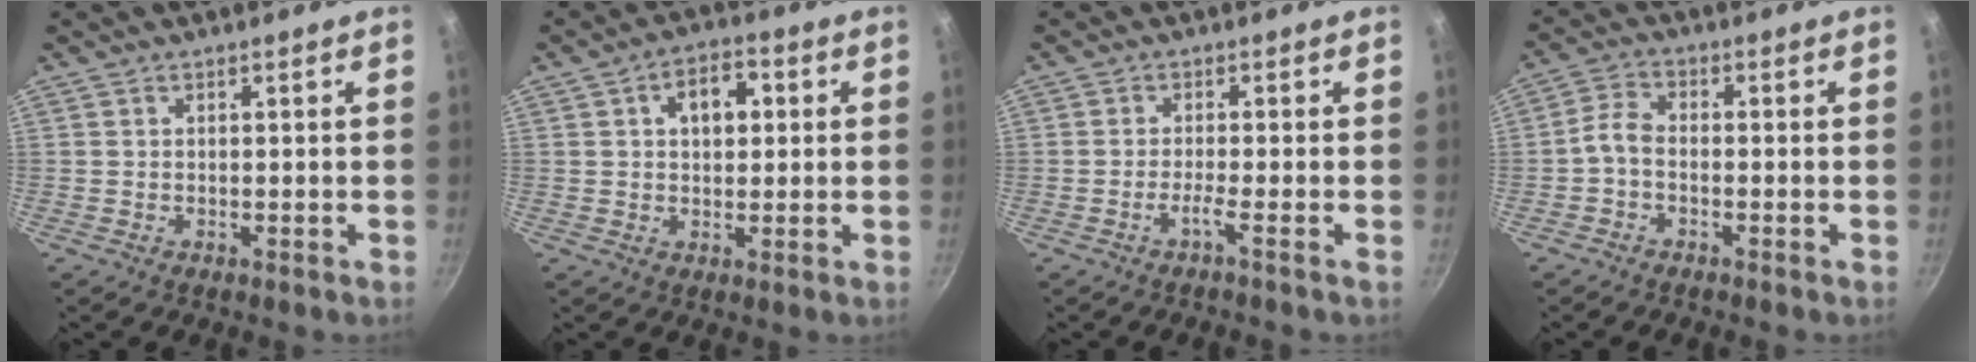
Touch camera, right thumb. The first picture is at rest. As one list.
[{"total": 7.4, "force": [1.8, 4.9, 5.3], "torque": [-0.051, 0.014, 0.022]}, {"total": 2.0, "force": [-1.1, -0.5, 1.6], "torque": [-0.046, 0.003, -0.026]}, {"total": 3.5, "force": [-1.5, 2.0, 2.5], "torque": [-0.060, 0.022, -0.039]}]